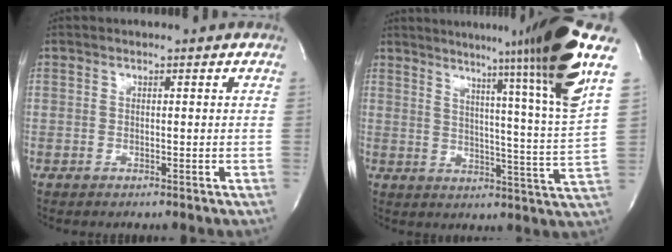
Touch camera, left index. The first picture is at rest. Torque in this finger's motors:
{"motor_torque": [0.34, -0.26, 0.52, 0.14]}